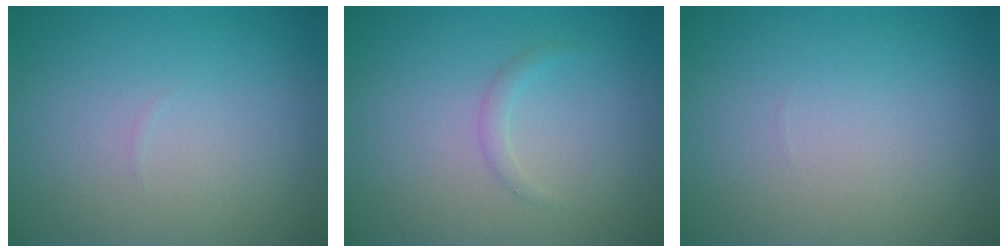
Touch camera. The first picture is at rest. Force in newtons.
{"total": 0.9, "press": 0.9, "slide": 0.0}
{"total": 0.0}